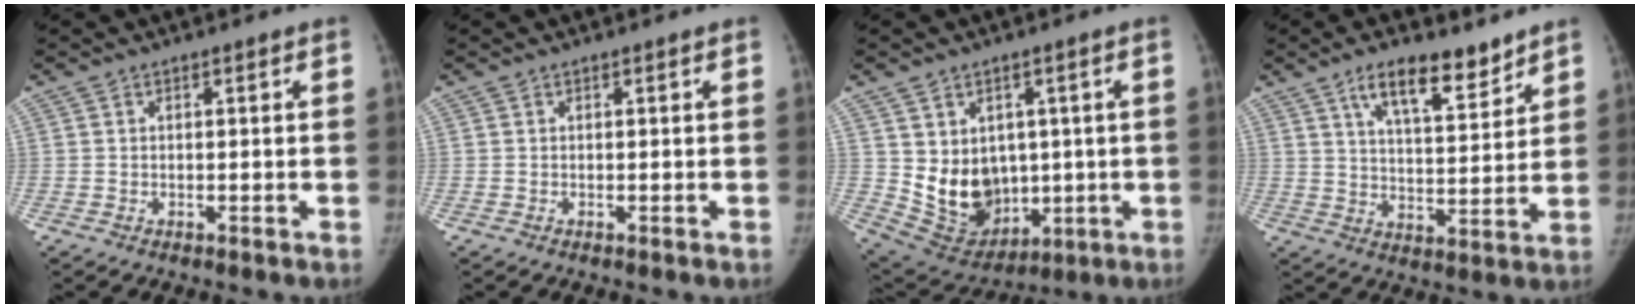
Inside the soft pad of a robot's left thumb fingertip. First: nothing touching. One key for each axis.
{"total": 0.0}
{"total": 12.7, "fx": 0.6, "fy": 10.1, "fz": 7.6, "tx": -0.086, "ty": -0.015, "tz": 0.047}
{"total": 11.2, "fx": 7.7, "fy": 4.0, "fz": 7.0, "tx": -0.092, "ty": -0.049, "tz": 0.131}